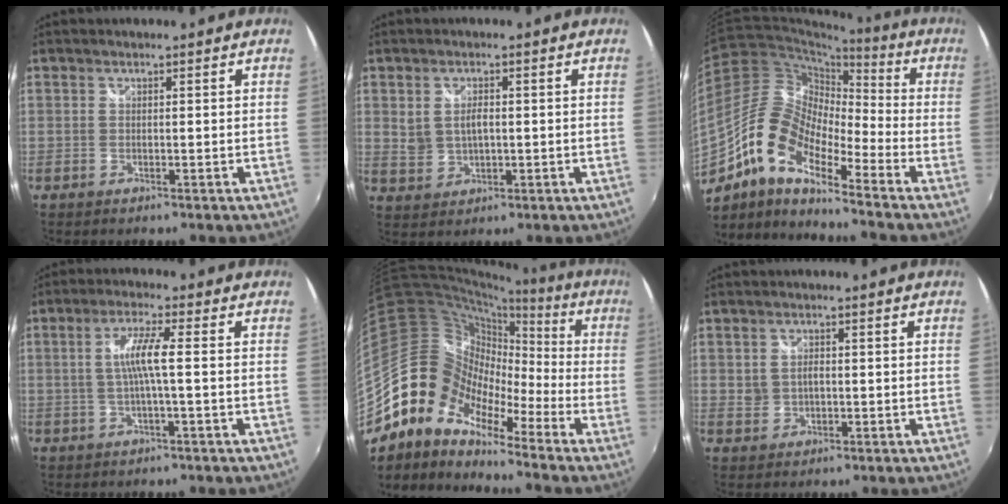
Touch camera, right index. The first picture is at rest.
{"total": 4.5, "force": [0.4, 2.8, 3.4], "torque": [-0.062, -0.002, 0.014]}
{"total": 13.7, "force": [-8.5, 5.2, 9.4], "torque": [-0.166, 0.013, -0.181]}
{"total": 5.2, "force": [-0.3, -0.3, 5.2], "torque": [-0.105, 0.002, -0.003]}
{"total": 12.4, "force": [-8.2, 7.9, 4.7], "torque": [-0.074, 0.022, -0.182]}
{"total": 2.8, "force": [0.1, 2.2, 1.7], "torque": [-0.029, 0.002, 0.002]}